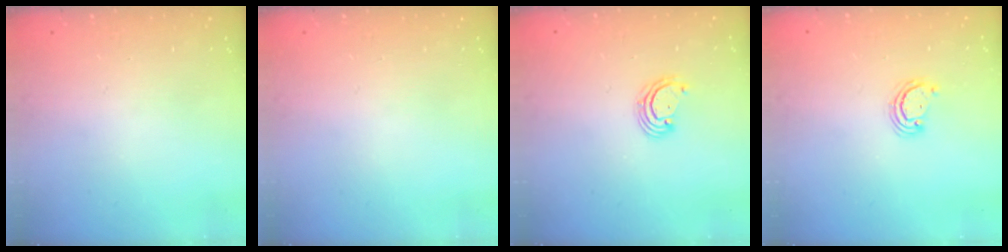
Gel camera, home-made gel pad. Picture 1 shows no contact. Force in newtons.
{"total": 0.0}
{"total": 2.6, "press": 2.6, "slide": 0.2}
{"total": 2.5, "press": 2.5, "slide": 0.3}